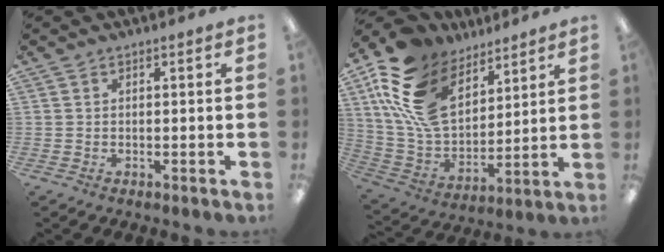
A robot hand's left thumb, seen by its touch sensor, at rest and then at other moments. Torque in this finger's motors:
{"motor_torque": [0.42, 0.98, 1.39, -1.38, 0.25]}